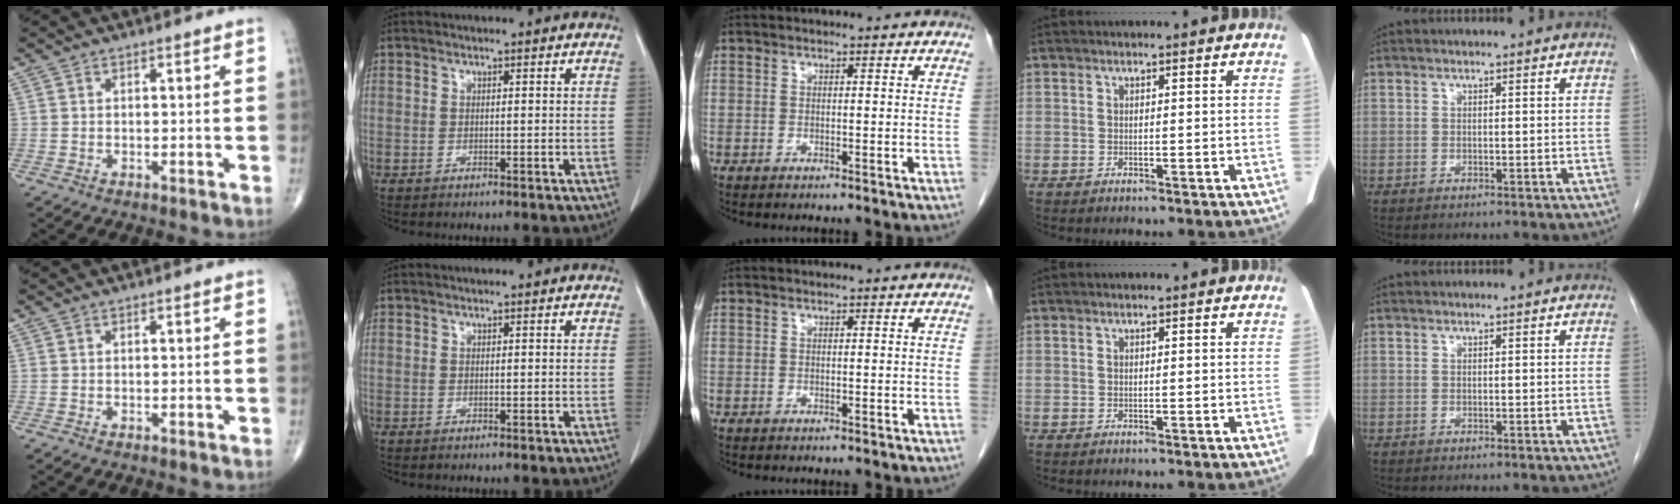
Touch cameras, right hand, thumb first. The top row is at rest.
{}